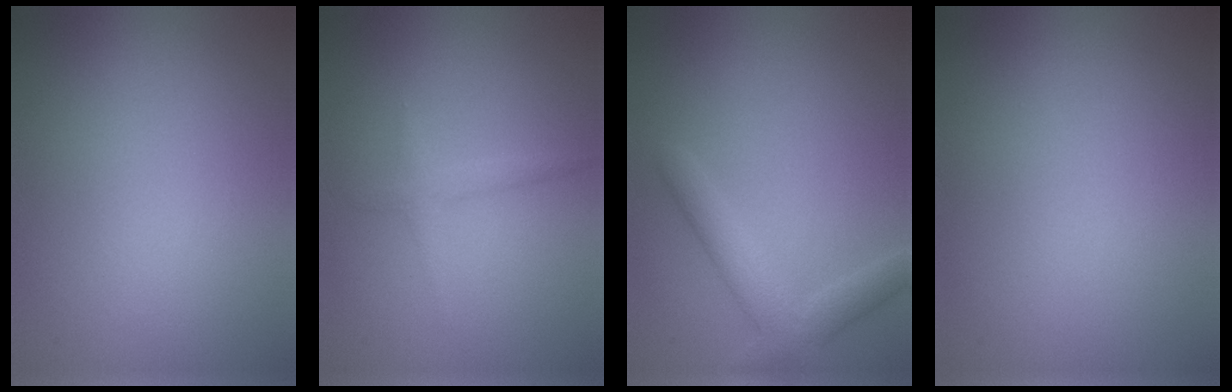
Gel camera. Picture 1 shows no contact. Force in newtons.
{"total": 1.3, "press": 1.3, "slide": 0.1}
{"total": 3.2, "press": 3.2, "slide": 0.1}
{"total": 0.0}